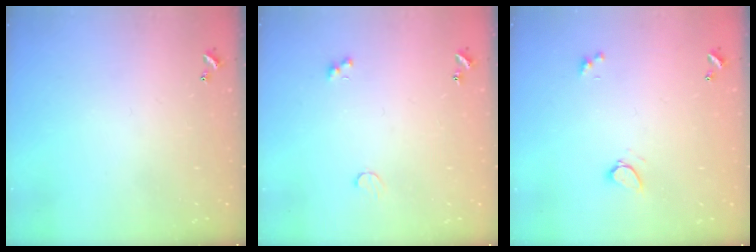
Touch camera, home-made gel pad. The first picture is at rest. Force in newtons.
{"total": 2.1, "press": 2.0, "slide": 0.8}
{"total": 1.2, "press": 1.2, "slide": 0.3}